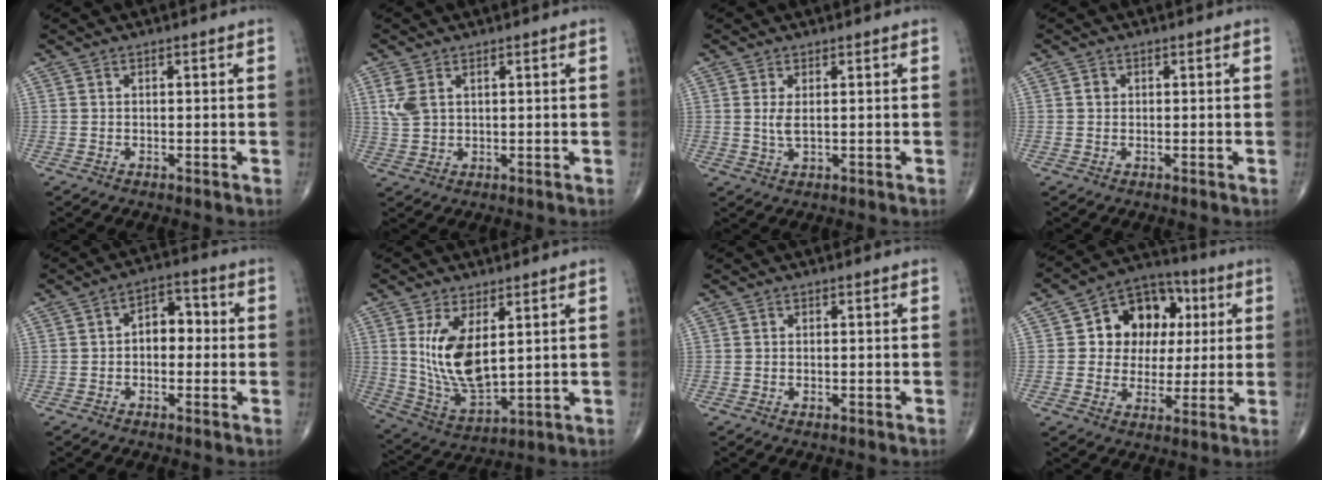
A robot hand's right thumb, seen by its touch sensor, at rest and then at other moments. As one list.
[{"total": 4.3, "force": [1.6, 2.7, 2.9], "torque": [-0.069, 0.001, 0.039]}, {"total": 2.6, "force": [0.4, 1.0, 2.3], "torque": [-0.052, -0.007, 0.014]}, {"total": 1.0, "force": [0.1, 0.9, 0.4], "torque": [-0.003, 0.002, 0.001]}, {"total": 6.4, "force": [-0.1, 4.3, 4.8], "torque": [-0.045, 0.024, -0.011]}, {"total": 12.8, "force": [3.2, 6.1, 10.8], "torque": [-0.200, -0.026, 0.081]}, {"total": 0.6, "force": [-0.2, 0.3, 0.5], "torque": [-0.010, -0.001, -0.004]}, {"total": 14.0, "force": [3.0, 11.3, 7.7], "torque": [-0.059, 0.010, 0.045]}]